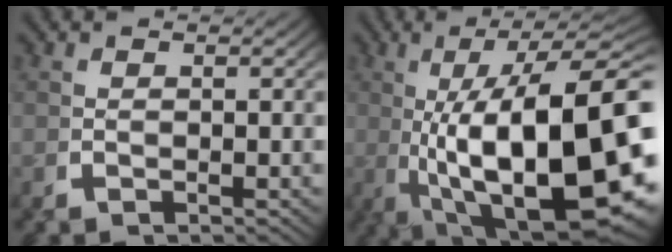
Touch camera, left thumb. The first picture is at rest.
{"total": 23.1, "force": [-2.5, 12.5, 19.2], "torque": [-0.331, -0.073, 0.013]}